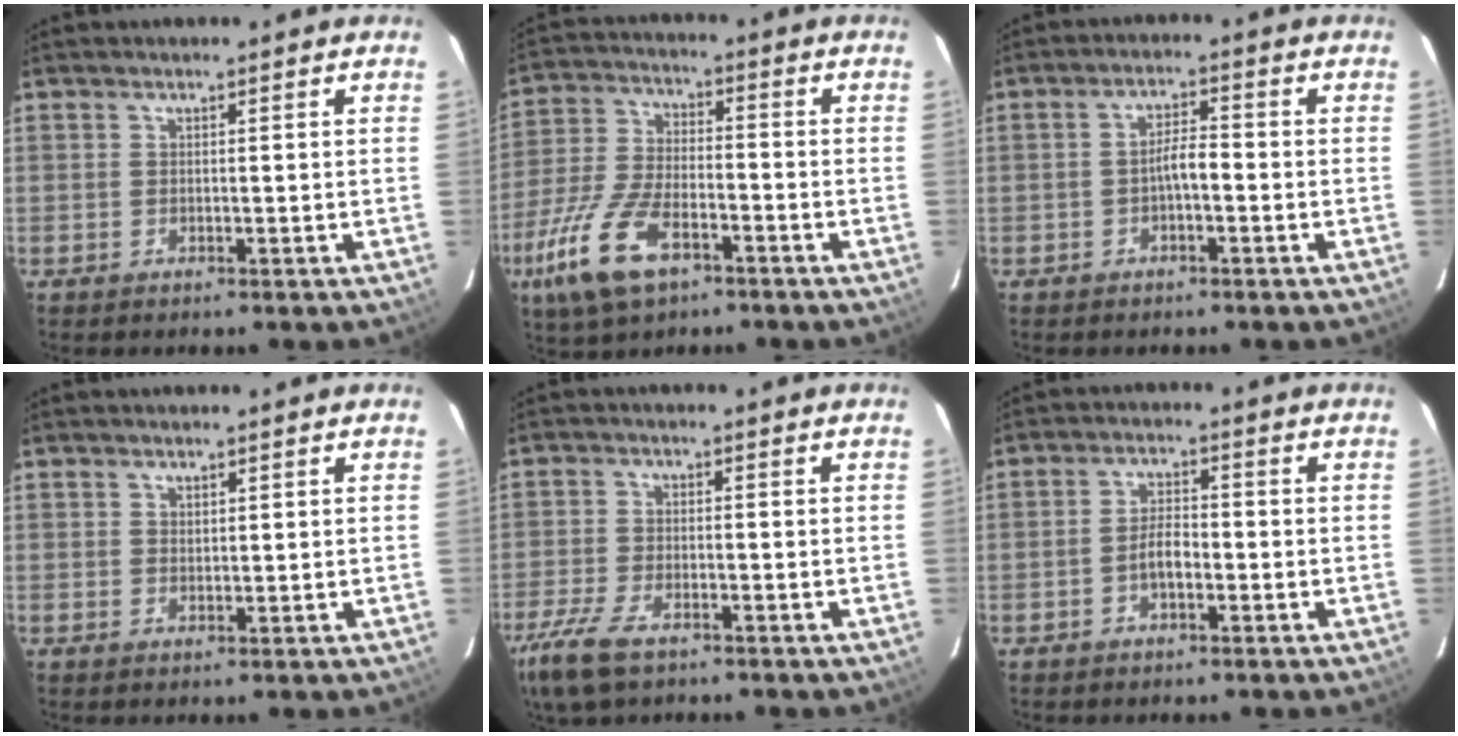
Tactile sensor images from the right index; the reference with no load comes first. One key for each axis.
{"total": 15.2, "fx": -8.3, "fy": 6.6, "fz": 10.9, "tx": -0.248, "ty": -0.022, "tz": -0.159}
{"total": 3.2, "fx": -1.3, "fy": 0.8, "fz": 2.7, "tx": -0.052, "ty": 0.011, "tz": -0.021}
{"total": 1.0, "fx": 0.7, "fy": 0.6, "fz": 0.3, "tx": -0.002, "ty": 0.002, "tz": 0.013}
{"total": 9.6, "fx": -6.5, "fy": 3.6, "fz": 6.1, "tx": -0.158, "ty": -0.027, "tz": -0.129}
{"total": 3.8, "fx": -1.6, "fy": 1.6, "fz": 3.0, "tx": -0.062, "ty": 0.009, "tz": -0.028}